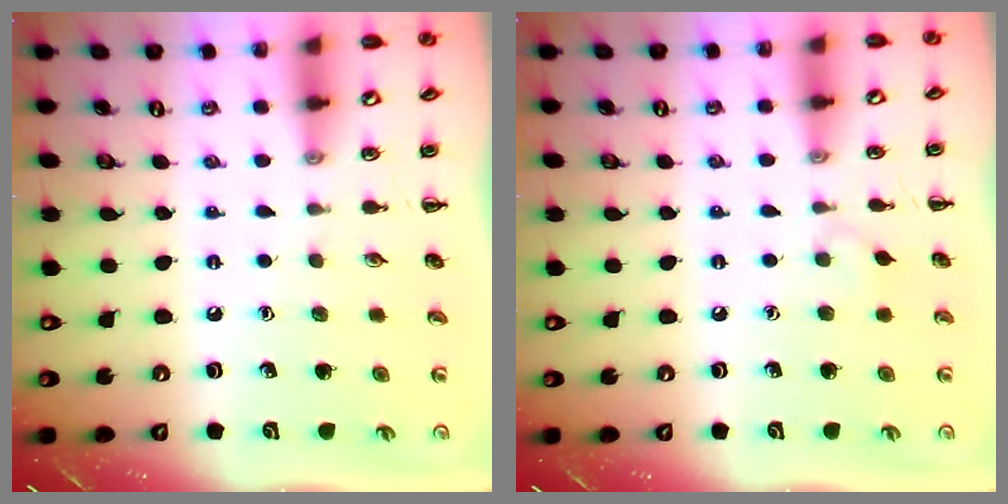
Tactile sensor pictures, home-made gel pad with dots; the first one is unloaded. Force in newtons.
{"total": 3.8, "press": 3.5, "slide": 1.5}